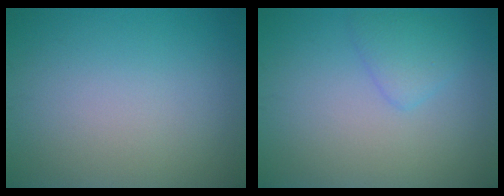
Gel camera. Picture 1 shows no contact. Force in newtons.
{"total": 2.0, "press": 2.0, "slide": 0.2}